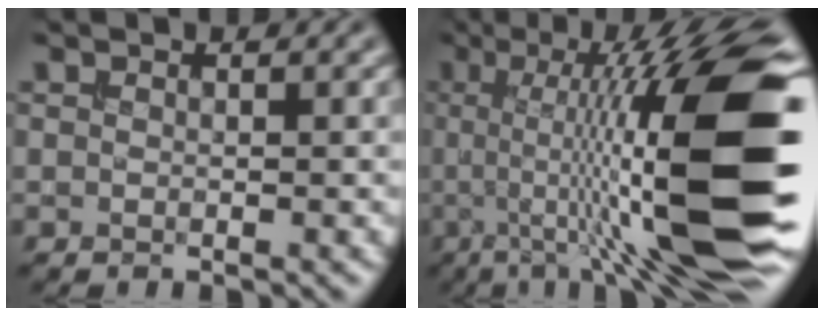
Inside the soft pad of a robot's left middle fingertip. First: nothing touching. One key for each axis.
{"total": 16.3, "fx": -0.6, "fy": 3.5, "fz": 15.9, "tx": -0.223, "ty": 0.021, "tz": -0.015}